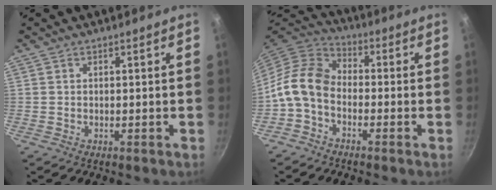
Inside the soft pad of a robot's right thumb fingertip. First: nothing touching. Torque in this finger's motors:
{"motor_torque": [0.35, 1.66, 0.87, -0.75, 0.27]}